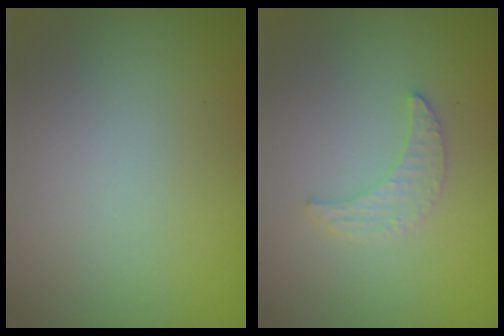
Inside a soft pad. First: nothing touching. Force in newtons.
{"total": 2.0, "press": 1.9, "slide": 0.5}